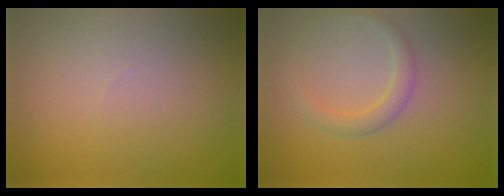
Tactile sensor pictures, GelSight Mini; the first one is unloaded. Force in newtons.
{"total": 2.0, "press": 2.0, "slide": 0.2}